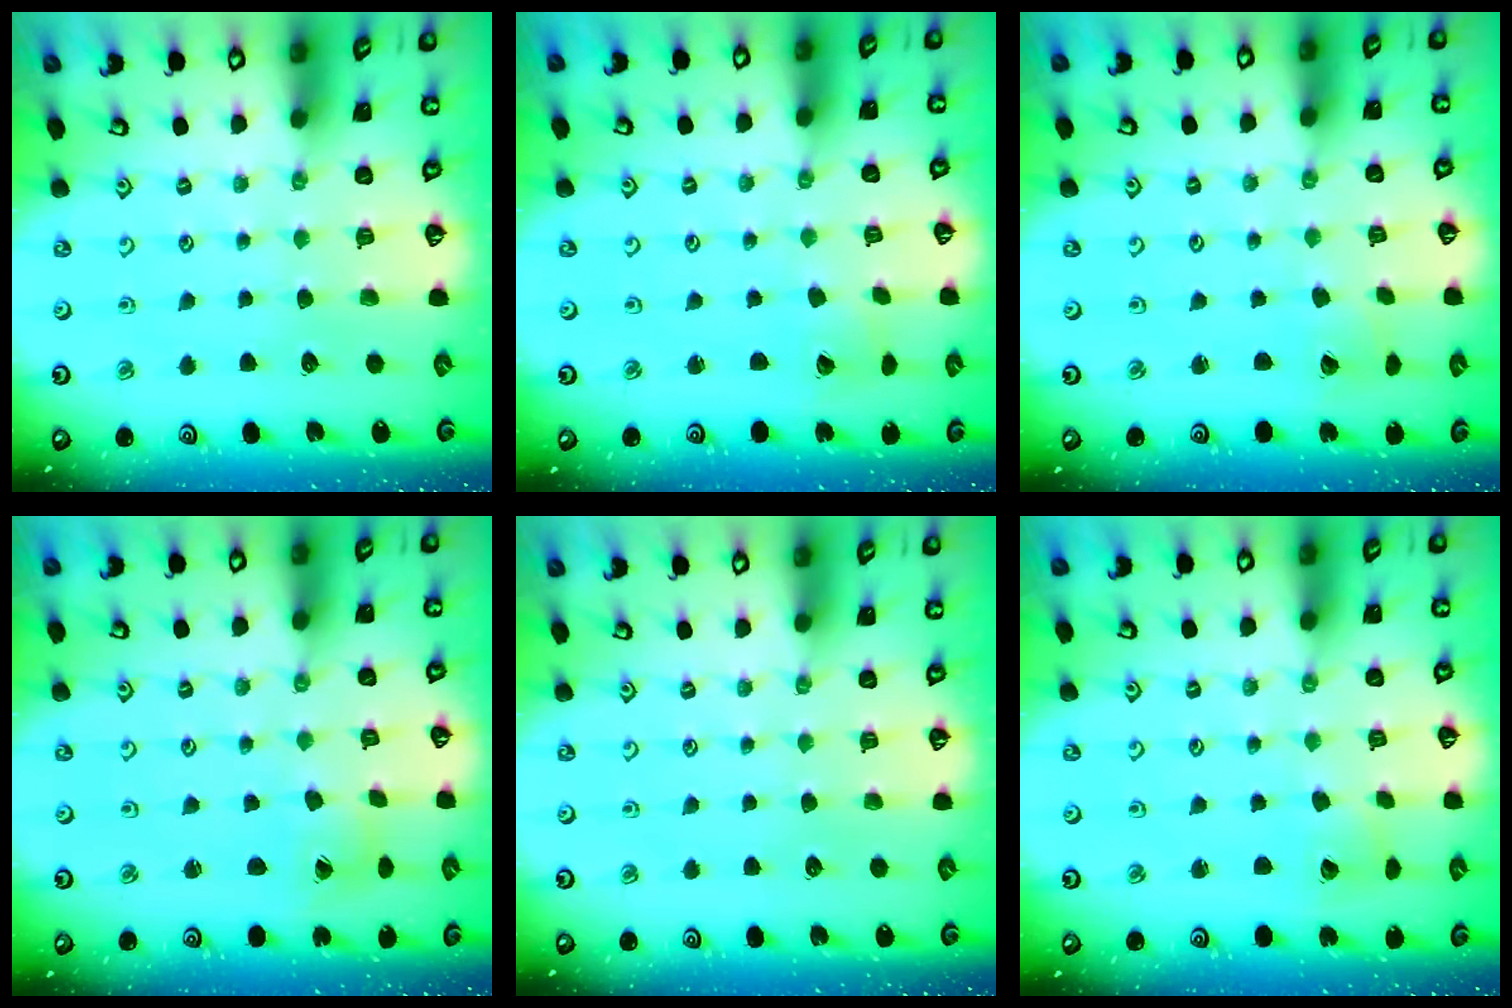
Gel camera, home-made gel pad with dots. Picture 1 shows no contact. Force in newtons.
{"total": 1.8, "press": 1.8, "slide": 0.2}
{"total": 1.9, "press": 1.8, "slide": 0.3}
{"total": 1.7, "press": 1.6, "slide": 0.2}
{"total": 0.0}
{"total": 2.1, "press": 2.1, "slide": 0.3}